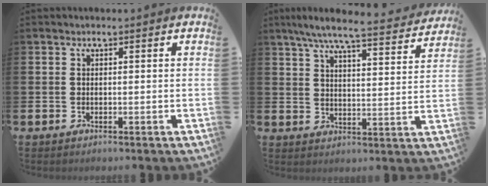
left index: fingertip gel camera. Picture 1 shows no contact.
{"total": 7.5, "force": [6.7, 0.4, 3.4], "torque": [-0.076, -0.041, 0.113]}